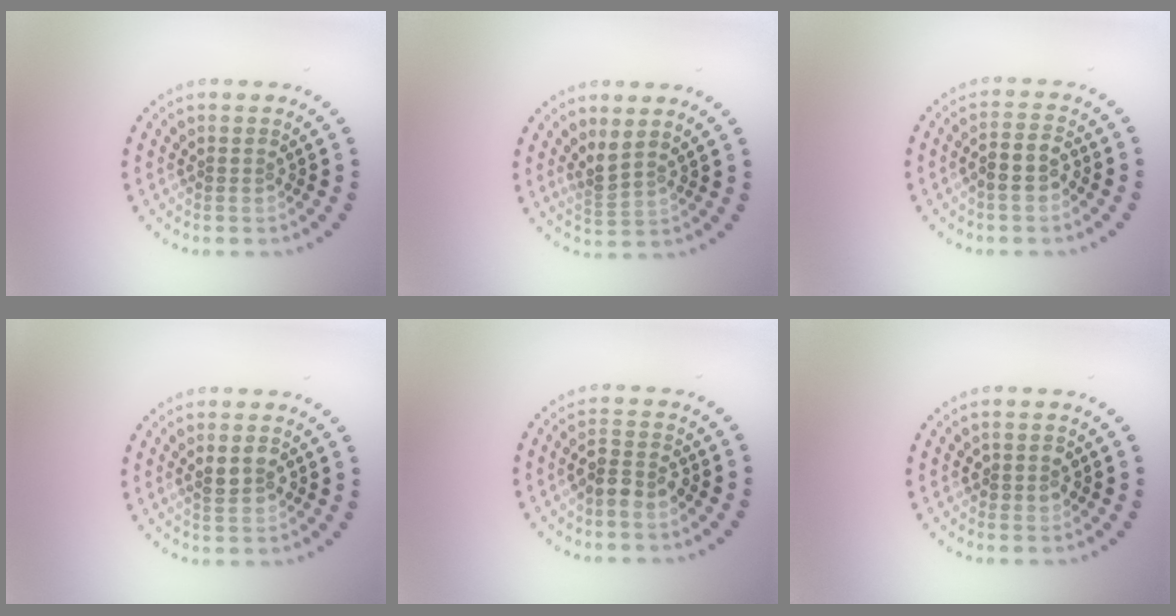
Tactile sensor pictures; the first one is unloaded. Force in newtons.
{"total": 2.0, "press": 1.5, "slide": 1.3}
{"total": 2.6, "press": 2.4, "slide": 1.0}
{"total": 2.3, "press": 2.3, "slide": 0.4}
{"total": 2.5, "press": 2.3, "slide": 0.9}
{"total": 1.4, "press": 1.4, "slide": 0.5}